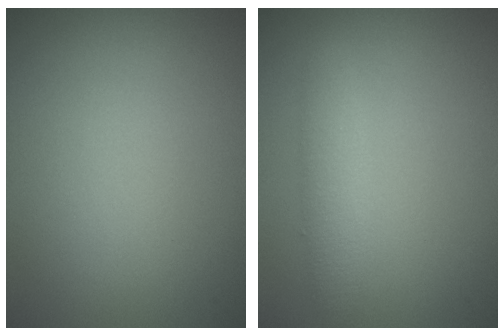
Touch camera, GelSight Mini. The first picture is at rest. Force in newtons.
{"total": 2.6, "press": 2.6, "slide": 0.1}